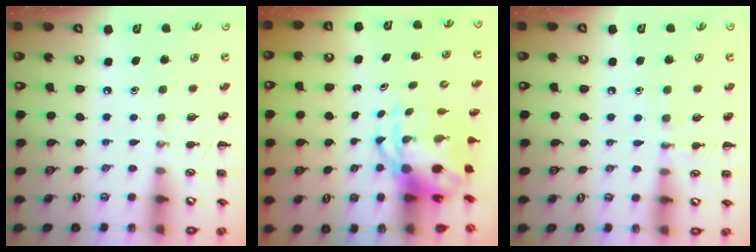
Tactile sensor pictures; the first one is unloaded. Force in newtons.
{"total": 6.0, "press": 5.8, "slide": 1.6}
{"total": 7.0, "press": 6.8, "slide": 1.5}